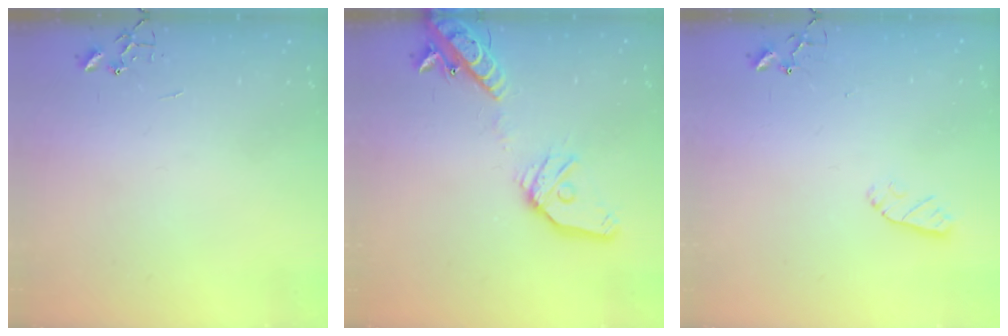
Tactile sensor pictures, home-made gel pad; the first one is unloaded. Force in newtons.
{"total": 17.4, "press": 17.1, "slide": 3.1}
{"total": 4.4, "press": 4.4, "slide": 0.6}